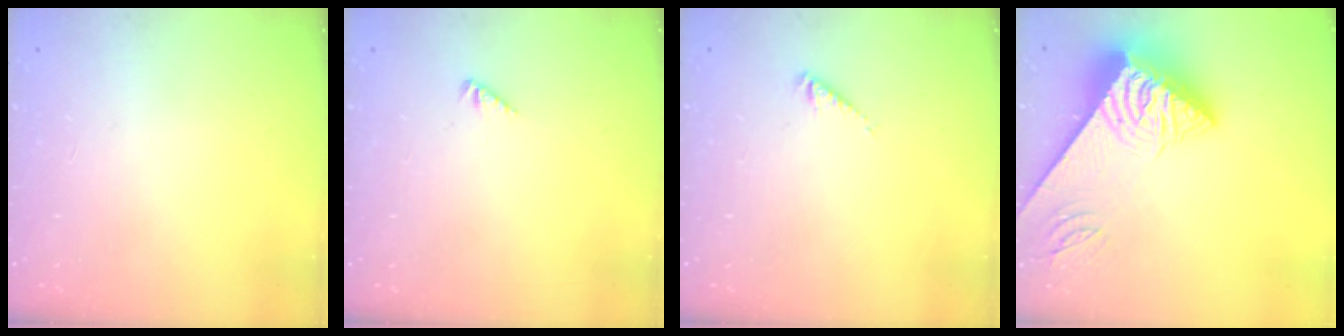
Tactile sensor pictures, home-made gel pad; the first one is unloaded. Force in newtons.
{"total": 0.7, "press": 0.7, "slide": 0.3}
{"total": 1.1, "press": 1.0, "slide": 0.3}
{"total": 8.4, "press": 8.3, "slide": 1.1}